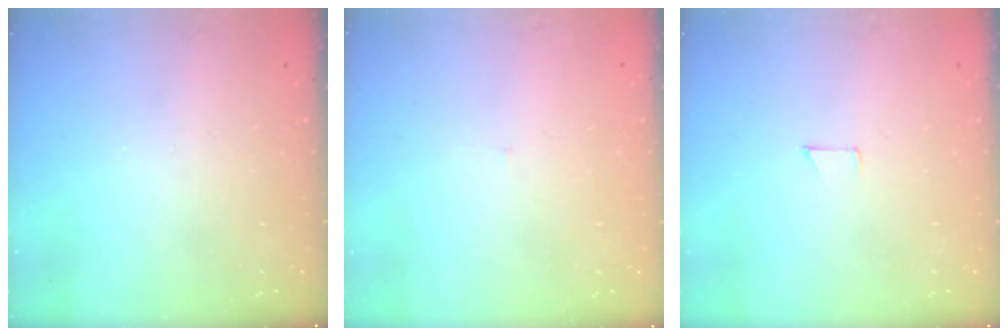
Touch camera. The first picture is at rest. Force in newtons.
{"total": 2.0, "press": 2.0, "slide": 0.1}
{"total": 3.6, "press": 3.6, "slide": 0.3}